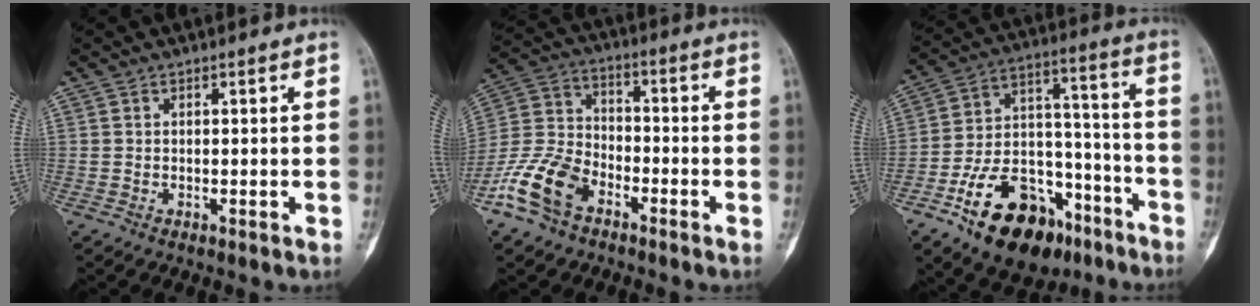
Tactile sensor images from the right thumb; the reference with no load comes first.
{"total": 12.2, "force": [-7.1, 7.3, 6.8], "torque": [-0.139, 0.039, -0.148]}
{"total": 22.1, "force": [-13.1, 12.7, 12.5], "torque": [-0.177, 0.090, -0.209]}